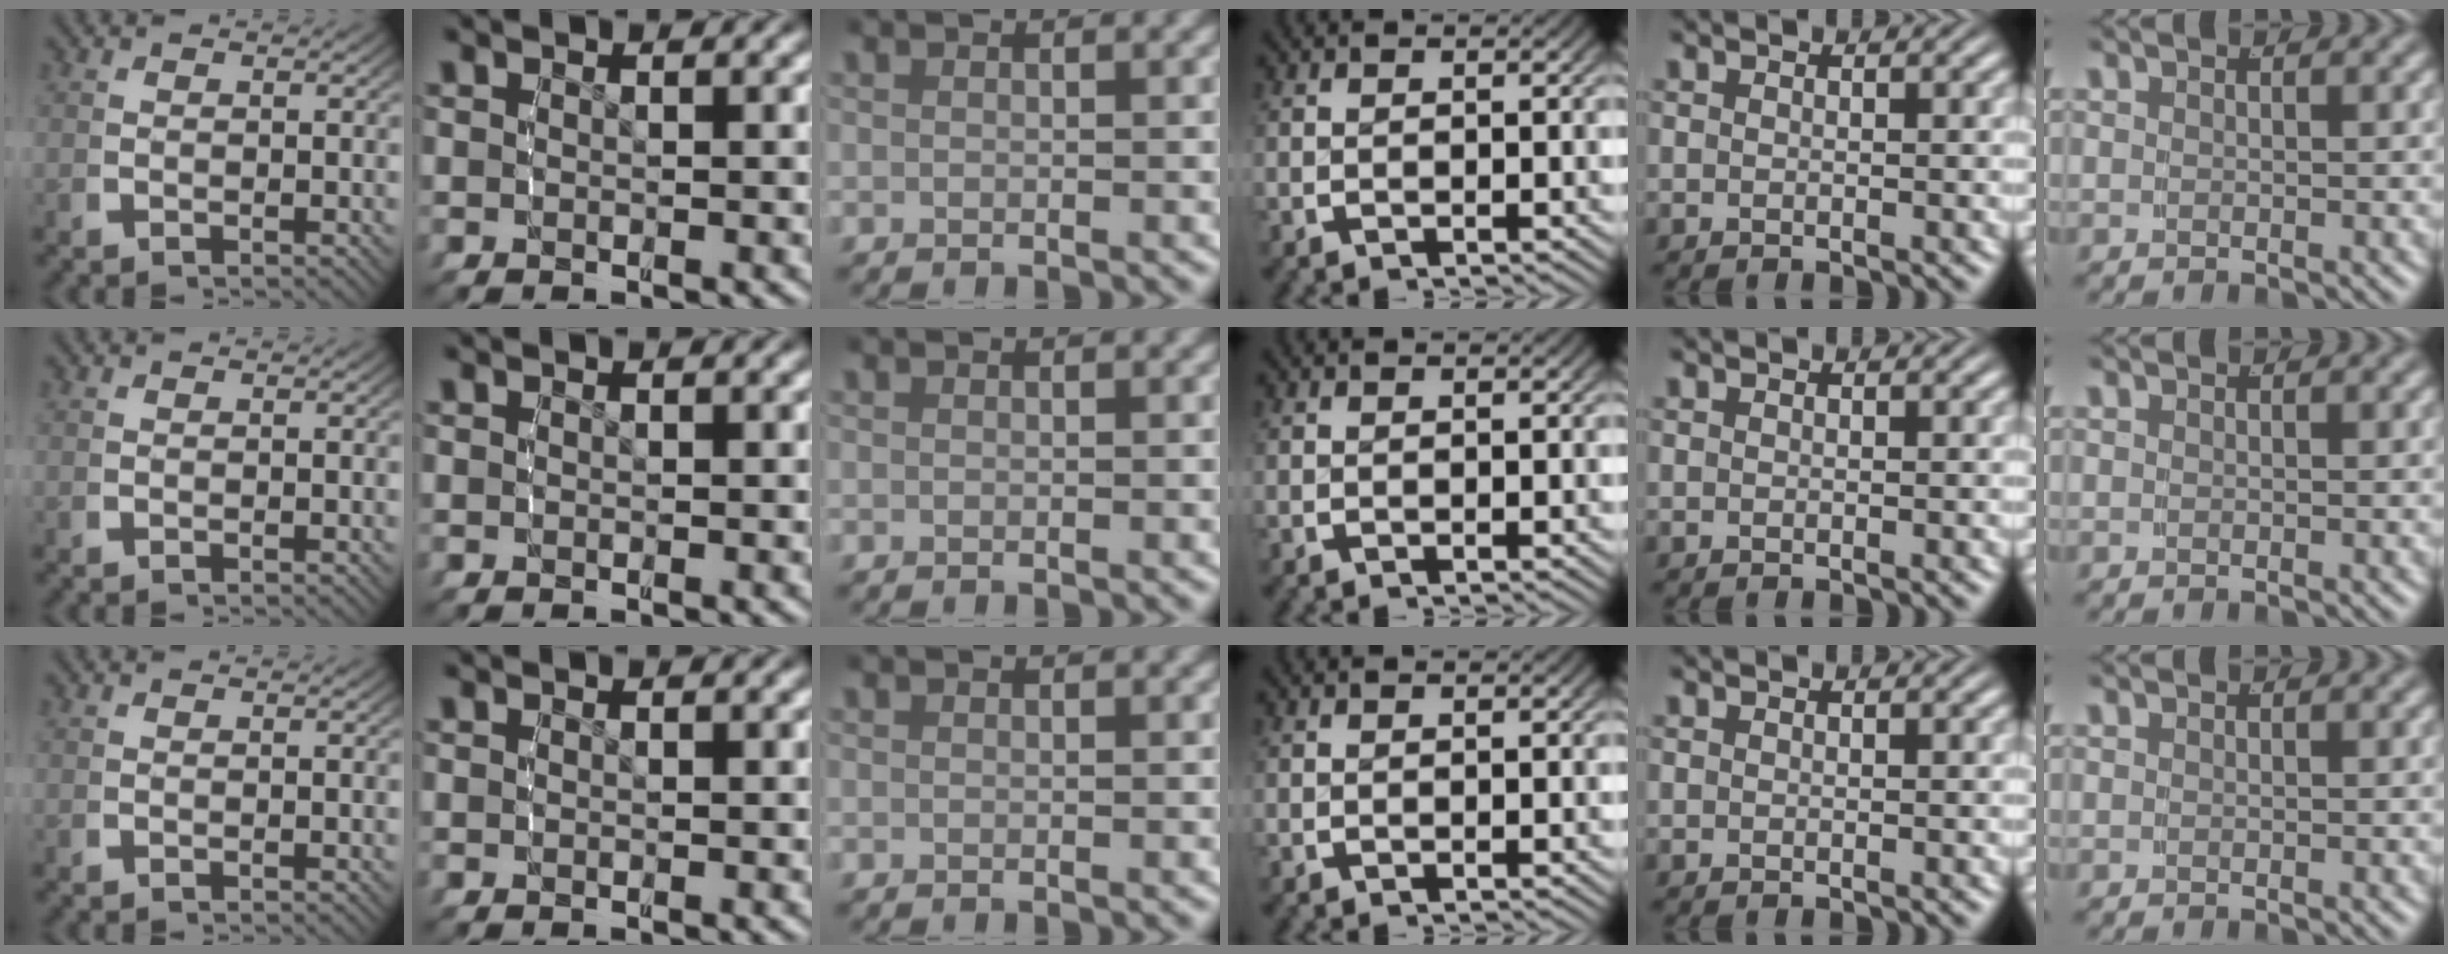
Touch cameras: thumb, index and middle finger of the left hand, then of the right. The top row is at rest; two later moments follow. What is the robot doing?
{"motion": "reach", "object": "coat"}